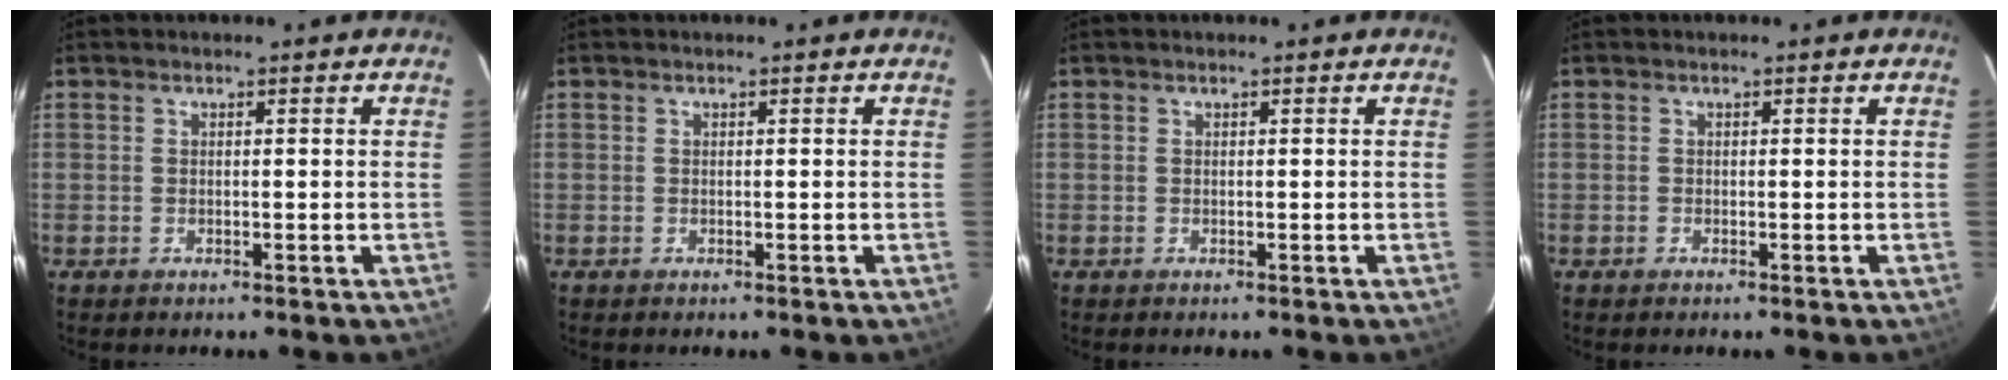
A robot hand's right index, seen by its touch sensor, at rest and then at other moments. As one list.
[{"total": 0.0}, {"total": 0.0}, {"total": 0.0}]